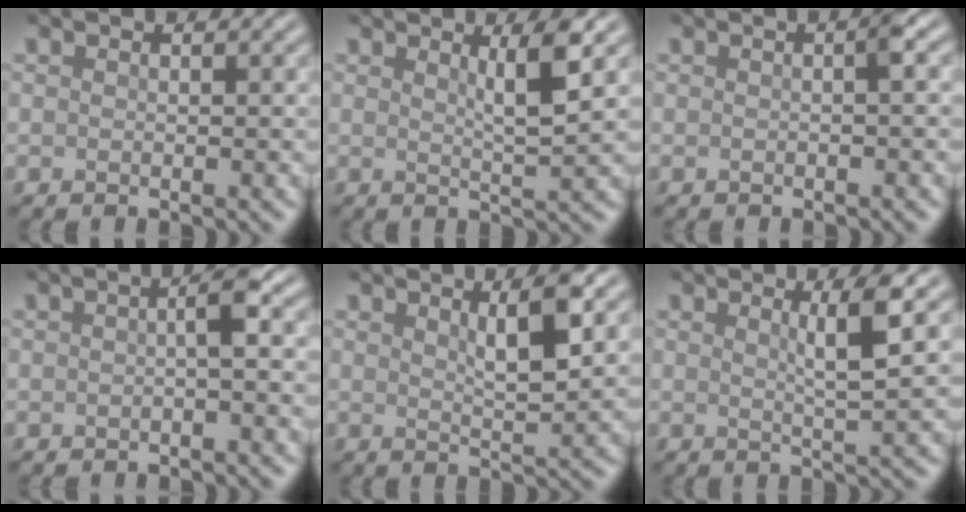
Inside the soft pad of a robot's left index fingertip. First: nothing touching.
{"total": 3.1, "force": [1.4, 0.5, 2.8], "torque": [-0.040, -0.001, 0.023]}
{"total": 1.3, "force": [-0.1, 0.2, 1.3], "torque": [-0.022, 0.008, -0.001]}
{"total": 2.1, "force": [-0.2, 0.3, 2.1], "torque": [-0.036, 0.010, -0.004]}
{"total": 3.7, "force": [1.6, 0.8, 3.2], "torque": [-0.051, -0.001, 0.028]}
{"total": 3.3, "force": [1.2, 0.4, 3.1], "torque": [-0.047, 0.003, 0.019]}